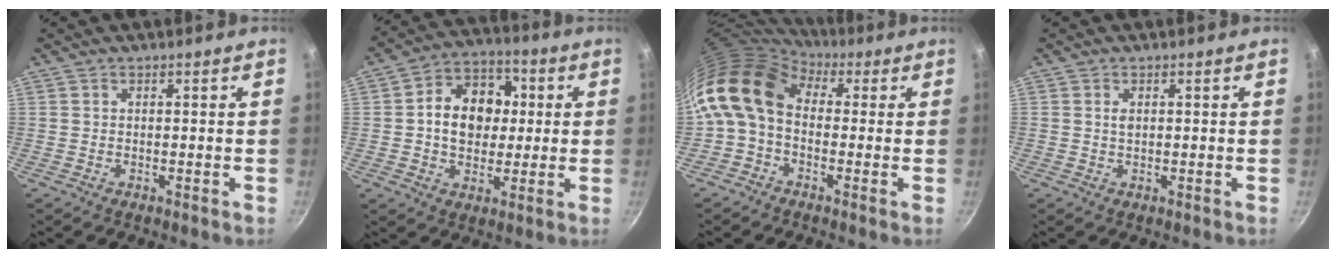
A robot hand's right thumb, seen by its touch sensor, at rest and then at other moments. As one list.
[{"total": 13.1, "force": [1.2, 10.3, 8.0], "torque": [-0.085, 0.017, 0.007]}, {"total": 12.5, "force": [1.5, 8.9, 8.7], "torque": [-0.156, 0.023, 0.004]}, {"total": 1.2, "force": [0.3, 0.8, 0.9], "torque": [-0.015, 0.000, 0.003]}]